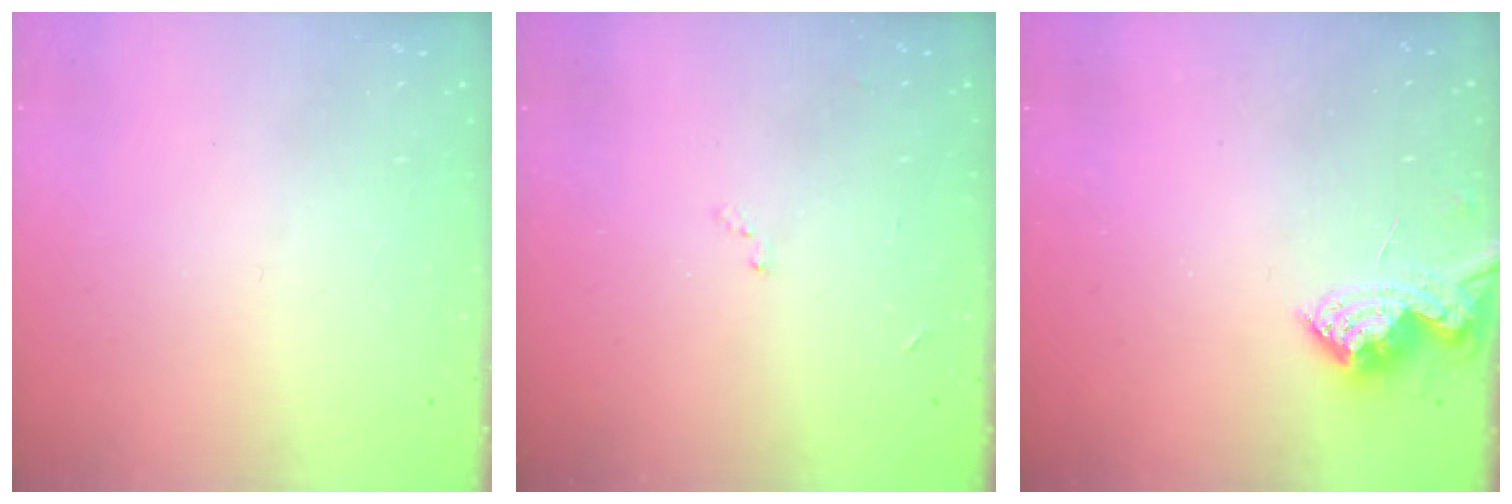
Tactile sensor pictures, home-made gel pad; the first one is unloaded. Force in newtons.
{"total": 9.6, "press": 9.6, "slide": 1.2}
{"total": 9.1, "press": 9.1, "slide": 0.3}